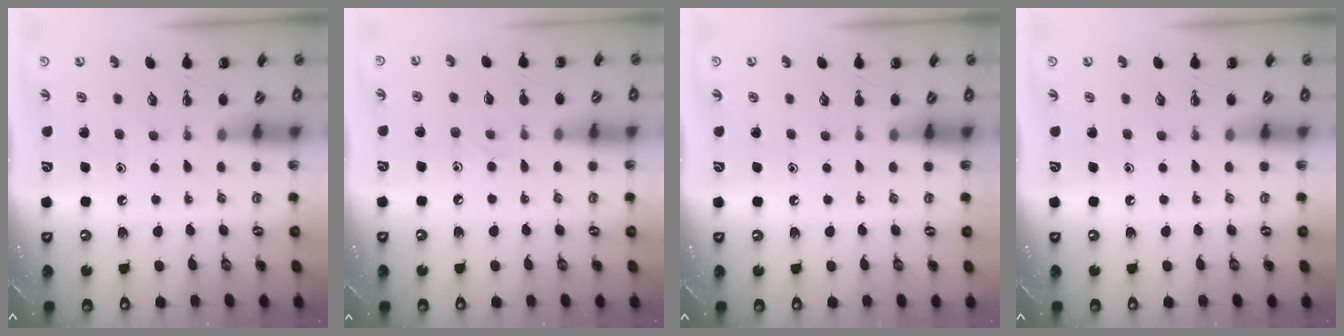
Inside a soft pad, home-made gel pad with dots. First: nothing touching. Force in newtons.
{"total": 4.7, "press": 4.4, "slide": 1.5}
{"total": 0.0}
{"total": 0.0}